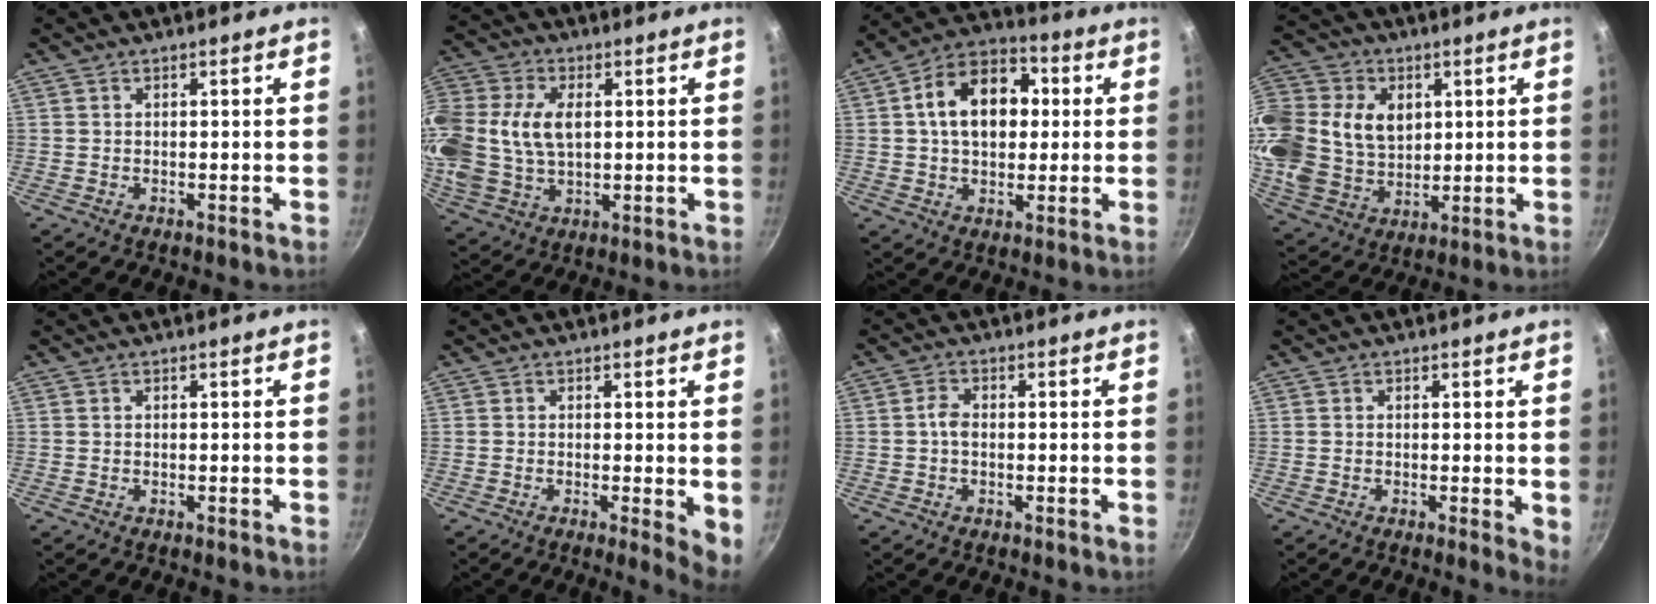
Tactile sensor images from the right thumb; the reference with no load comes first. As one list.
[{"total": 21.4, "force": [3.4, 15.0, 14.9], "torque": [-0.348, 0.029, 0.065]}, {"total": 15.2, "force": [2.3, 10.6, 10.7], "torque": [-0.134, 0.024, 0.020]}, {"total": 25.9, "force": [6.1, 20.1, 15.2], "torque": [-0.348, 0.020, 0.121]}, {"total": 0.0}, {"total": 4.3, "force": [-0.1, 1.1, 4.2], "torque": [-0.051, -0.010, -0.003]}, {"total": 2.4, "force": [-0.3, 1.6, 1.8], "torque": [-0.032, 0.012, -0.009]}, {"total": 2.8, "force": [0.2, 1.0, 2.6], "torque": [-0.028, -0.007, -0.001]}]